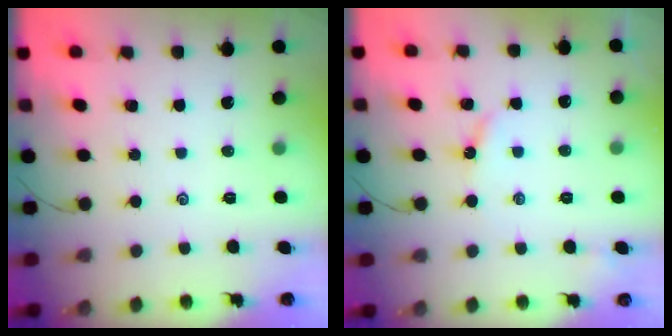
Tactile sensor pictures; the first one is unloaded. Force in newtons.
{"total": 3.3, "press": 3.3, "slide": 0.4}